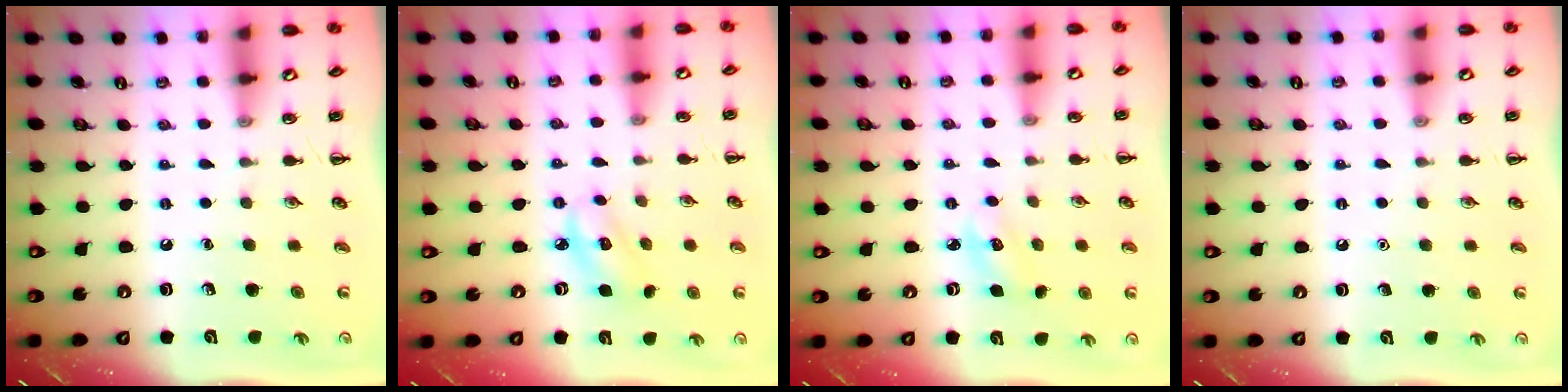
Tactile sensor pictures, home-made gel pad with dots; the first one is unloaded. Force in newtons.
{"total": 3.8, "press": 3.8, "slide": 0.5}
{"total": 3.7, "press": 3.6, "slide": 1.0}
{"total": 1.6, "press": 1.6, "slide": 0.1}